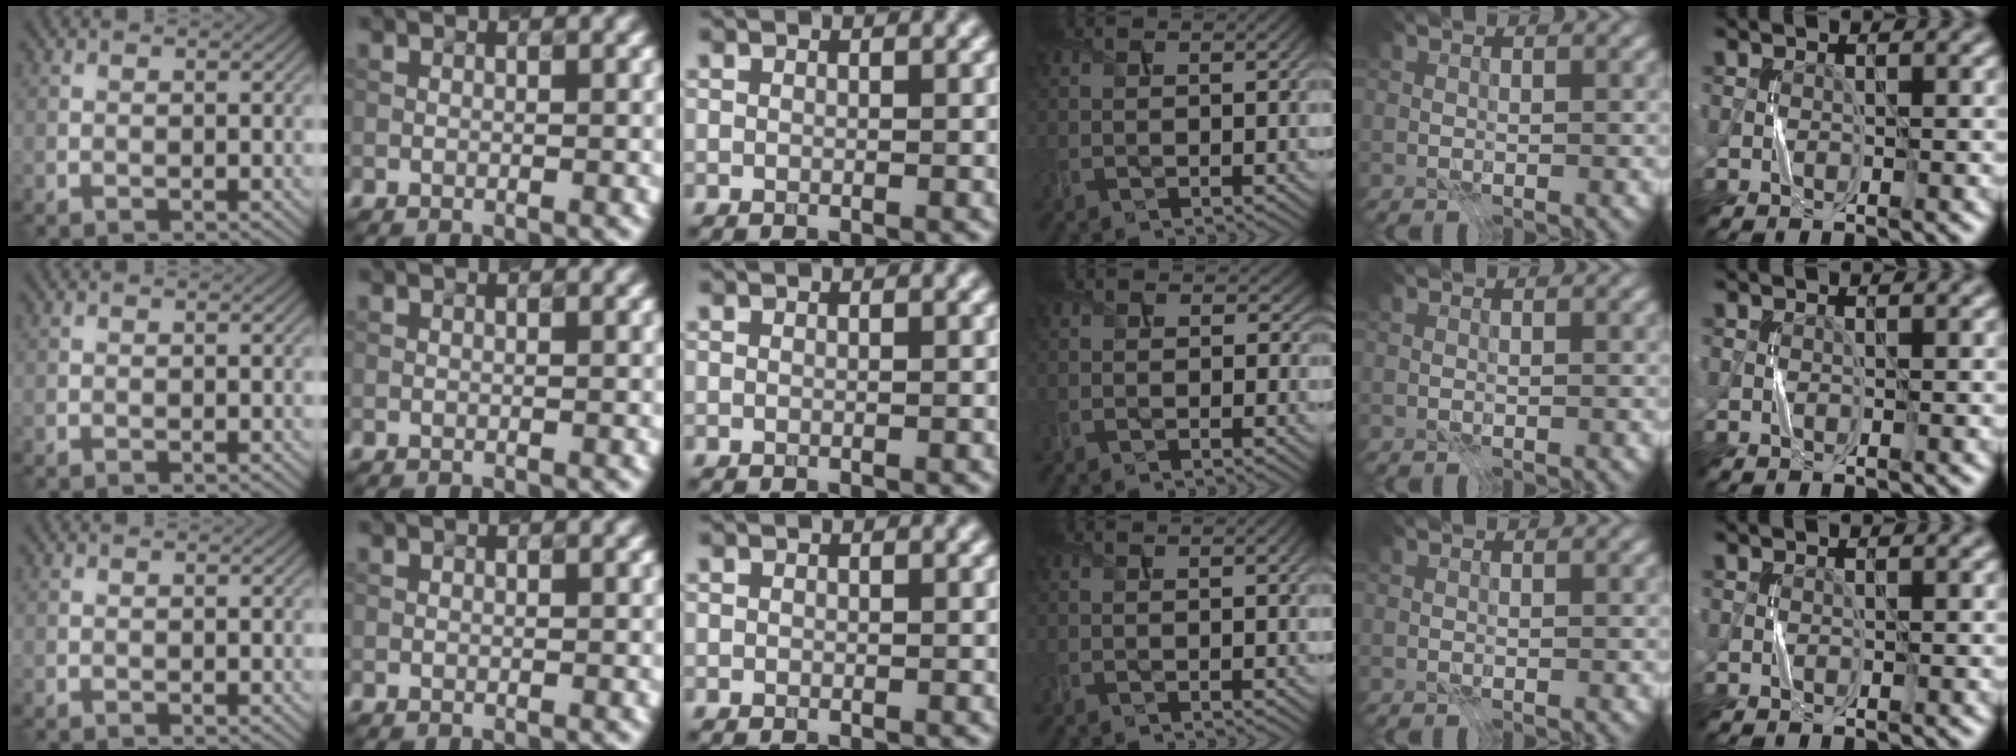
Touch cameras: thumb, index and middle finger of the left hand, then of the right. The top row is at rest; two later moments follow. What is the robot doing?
{"motion": "press", "object": "syringe"}